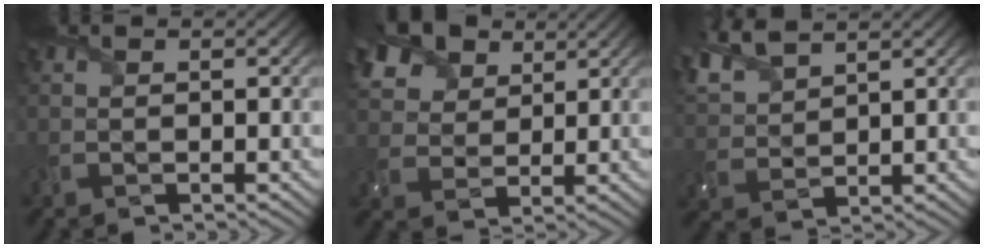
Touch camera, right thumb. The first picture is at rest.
{"total": 8.4, "force": [5.2, 5.3, 4.0], "torque": [-0.127, 0.015, 0.096]}
{"total": 7.4, "force": [5.5, 2.7, 4.1], "torque": [-0.123, 0.019, 0.115]}